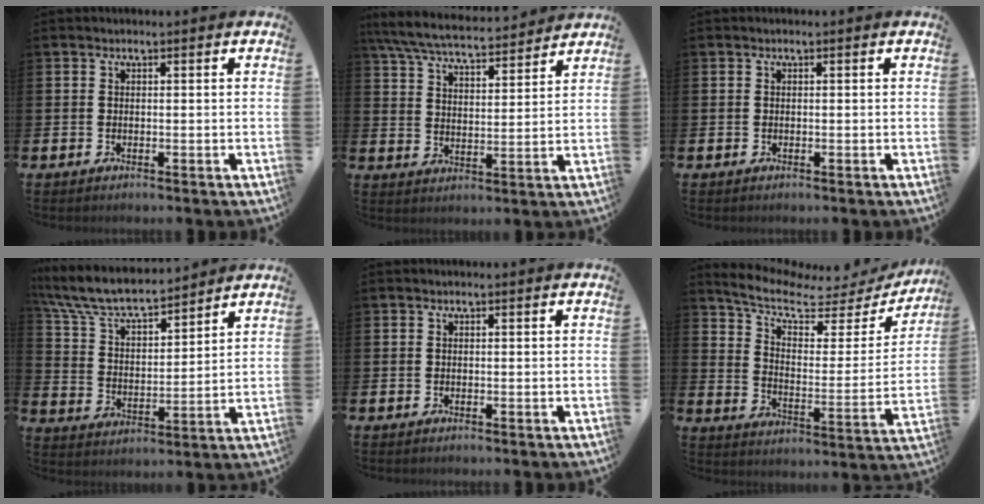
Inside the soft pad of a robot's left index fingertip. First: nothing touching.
{"total": 7.1, "force": [6.7, 1.1, 2.2], "torque": [-0.071, -0.040, 0.117]}
{"total": 0.0}
{"total": 8.6, "force": [8.0, 1.8, 2.7], "torque": [-0.090, -0.052, 0.141]}
{"total": 0.0}
{"total": 7.4, "force": [5.8, 2.8, 3.7], "torque": [-0.096, -0.041, 0.091]}